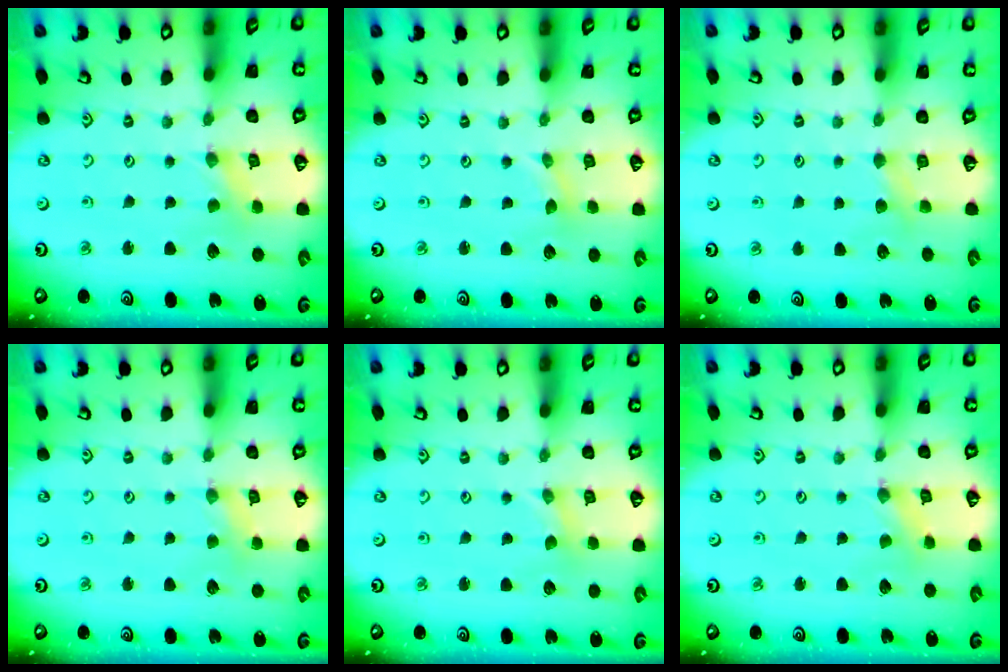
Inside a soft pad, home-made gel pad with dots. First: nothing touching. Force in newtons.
{"total": 0.7, "press": 0.7, "slide": 0.1}
{"total": 3.1, "press": 3.1, "slide": 0.5}
{"total": 2.0, "press": 1.9, "slide": 0.3}
{"total": 0.0}
{"total": 0.0}